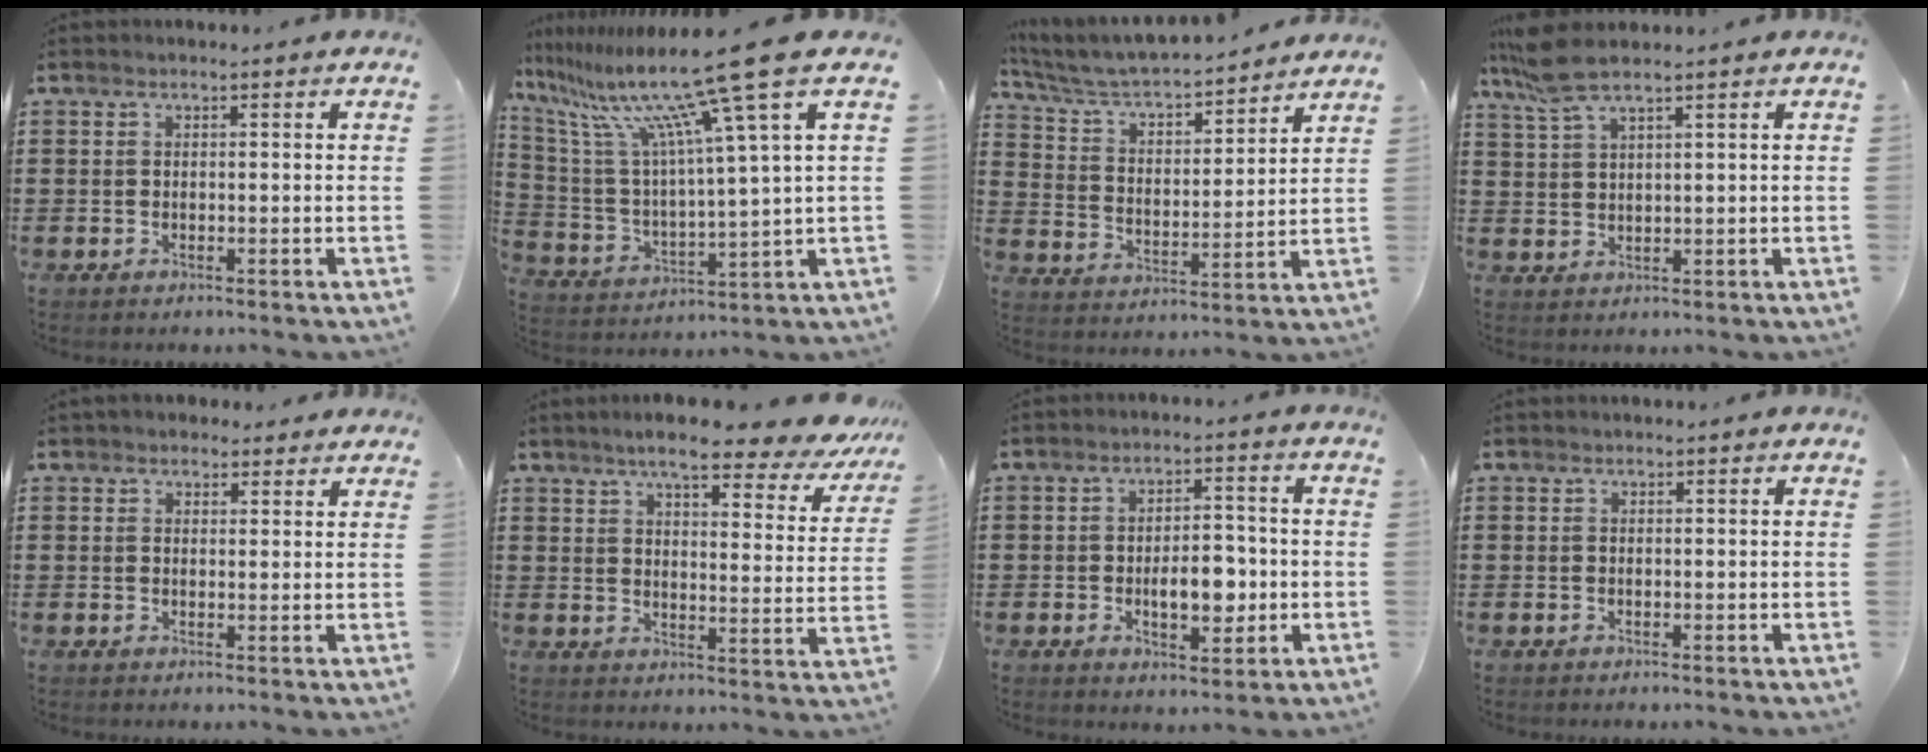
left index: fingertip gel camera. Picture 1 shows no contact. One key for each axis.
{"total": 16.4, "fx": 11.5, "fy": -0.5, "fz": 11.6, "tx": -0.260, "ty": -0.070, "tz": 0.179}
{"total": 5.0, "fx": 4.7, "fy": 0.6, "fz": 1.6, "tx": -0.055, "ty": -0.037, "tz": 0.072}
{"total": 5.3, "fx": 4.0, "fy": 0.5, "fz": 3.4, "tx": -0.077, "ty": -0.003, "tz": 0.074}
{"total": 2.5, "fx": 2.2, "fy": 1.2, "fz": 0.3, "tx": -0.011, "ty": 0.003, "tz": 0.041}
{"total": 7.8, "fx": 6.6, "fy": 0.7, "fz": 4.1, "tx": -0.088, "ty": -0.036, "tz": 0.111}
{"total": 6.8, "fx": -1.2, "fy": 3.6, "fz": 5.6, "tx": -0.077, "ty": -0.001, "tz": -0.027}
{"total": 0.0}